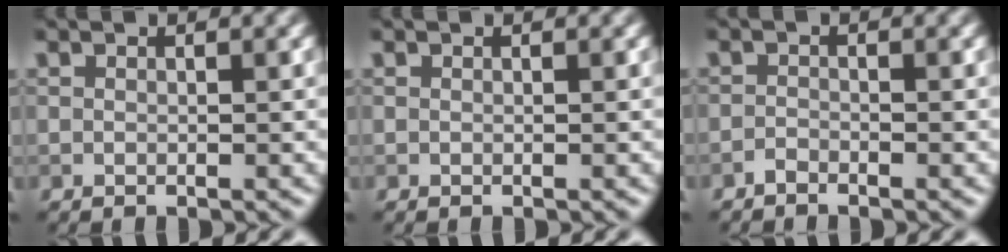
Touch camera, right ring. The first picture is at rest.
{"total": 0.0}
{"total": 0.8, "force": [-0.8, 0.2, 0.2], "torque": [-0.003, 0.000, -0.018]}